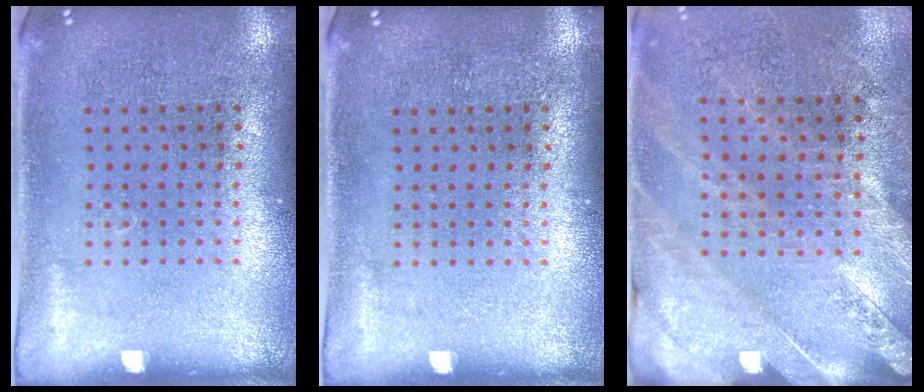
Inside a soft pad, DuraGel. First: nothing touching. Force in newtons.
{"total": 0.0}
{"total": 2.5, "press": 2.3, "slide": 1.0}